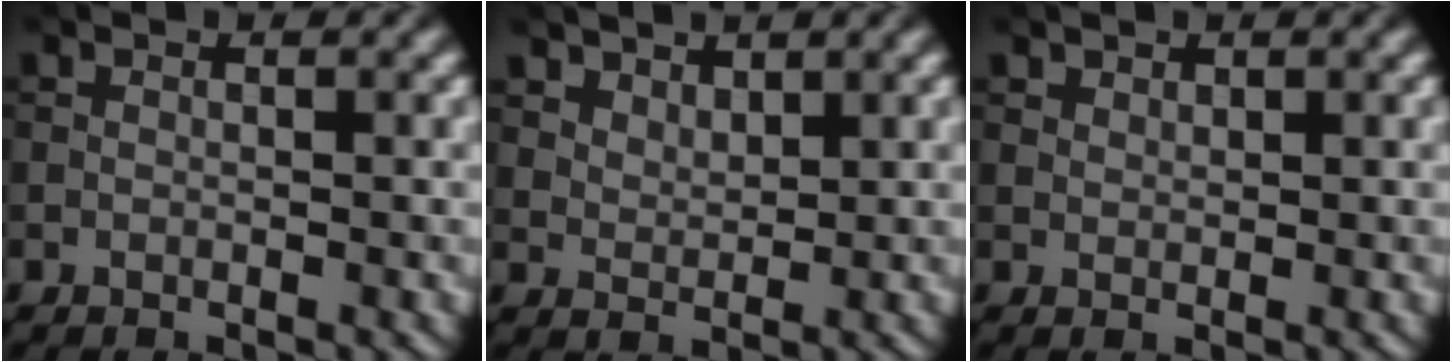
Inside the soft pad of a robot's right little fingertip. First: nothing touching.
{"total": 2.8, "force": [2.2, 1.5, 0.8], "torque": [-0.026, -0.018, 0.058]}
{"total": 0.9, "force": [0.8, 0.5, 0.1], "torque": [-0.003, -0.002, 0.016]}